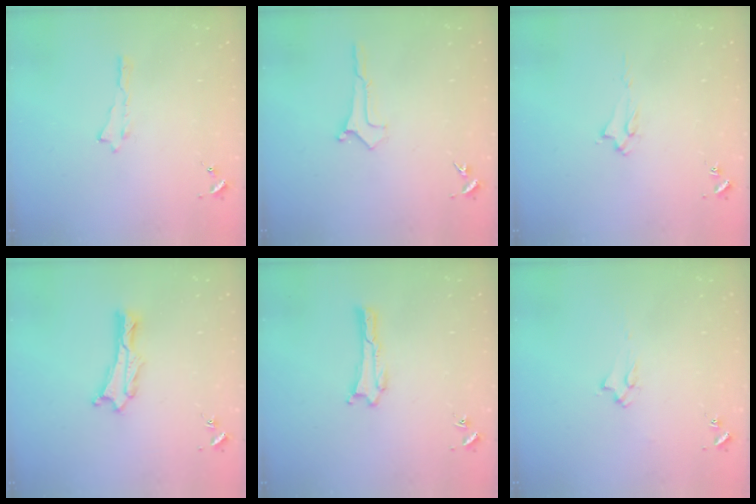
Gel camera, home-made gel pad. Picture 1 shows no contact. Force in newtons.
{"total": 0.0}
{"total": 1.9, "press": 1.8, "slide": 0.4}
{"total": 0.9, "press": 0.9, "slide": 0.2}
{"total": 0.0}
{"total": 2.0, "press": 2.0, "slide": 0.3}